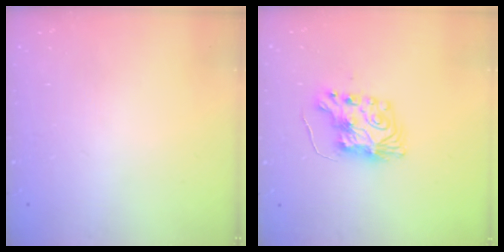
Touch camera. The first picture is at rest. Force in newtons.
{"total": 9.3, "press": 9.3, "slide": 0.4}